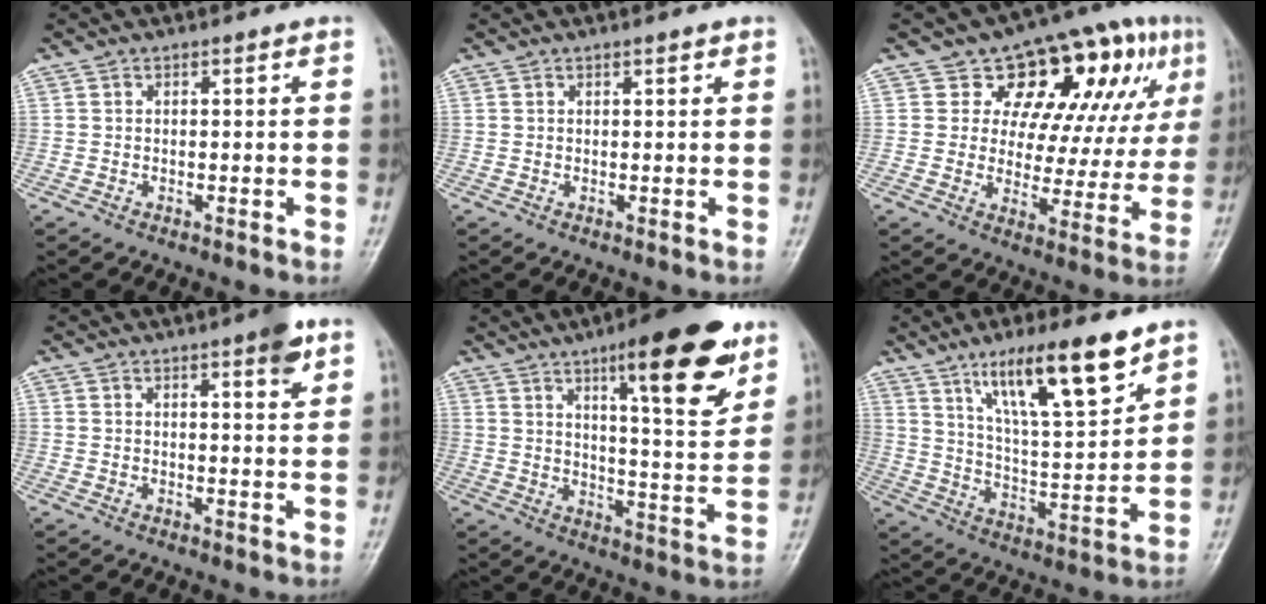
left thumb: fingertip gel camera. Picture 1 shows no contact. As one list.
[{"total": 0.8, "force": [0.6, 0.2, 0.6], "torque": [-0.007, -0.001, 0.009]}, {"total": 18.5, "force": [8.2, 10.2, 13.1], "torque": [-0.114, -0.008, 0.112]}, {"total": 4.7, "force": [2.8, 0.9, 3.7], "torque": [-0.046, -0.013, 0.034]}, {"total": 18.1, "force": [10.5, 4.5, 14.1], "torque": [-0.171, -0.054, 0.154]}, {"total": 16.0, "force": [10.2, 3.2, 11.9], "torque": [-0.188, -0.052, 0.186]}]